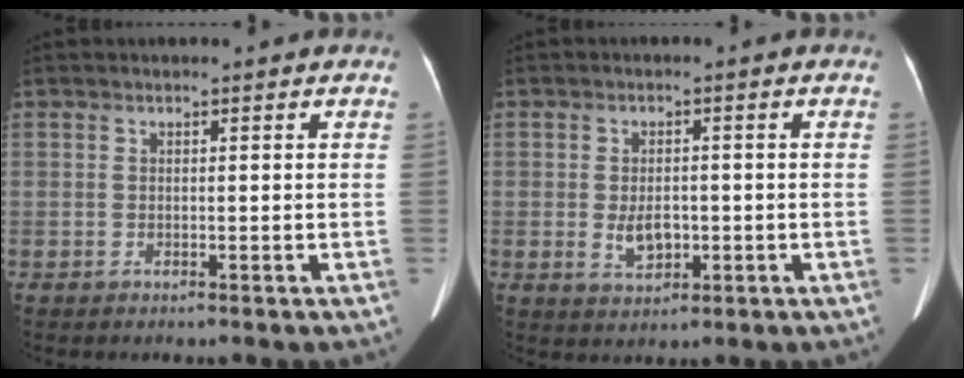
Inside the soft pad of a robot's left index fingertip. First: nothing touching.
{"total": 4.1, "force": [-0.8, 2.4, 3.2], "torque": [-0.059, 0.001, -0.006]}